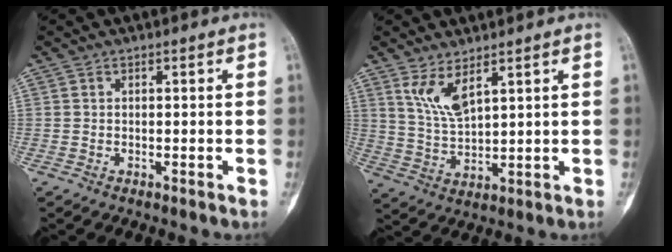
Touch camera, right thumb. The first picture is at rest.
{"total": 6.4, "force": [3.8, 2.0, 4.8], "torque": [-0.096, -0.030, 0.087]}